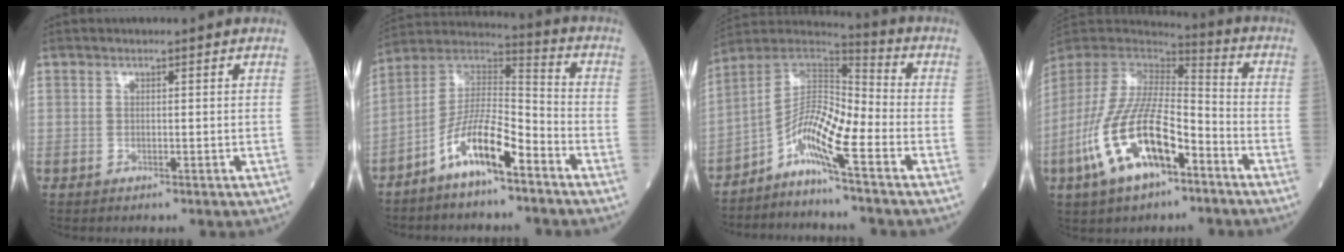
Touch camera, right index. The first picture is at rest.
{"total": 11.1, "force": [-6.4, 2.4, 8.8], "torque": [-0.170, 0.016, -0.124]}
{"total": 9.8, "force": [-5.0, 1.3, 8.4], "torque": [-0.152, 0.023, -0.101]}
{"total": 17.7, "force": [-8.2, 6.2, 14.4], "torque": [-0.313, -0.010, -0.151]}